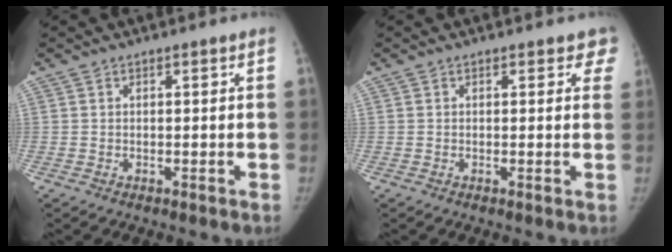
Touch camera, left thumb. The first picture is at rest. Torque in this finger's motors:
{"motor_torque": [-0.12, 0.03, 0.05, 0.30, -0.01]}